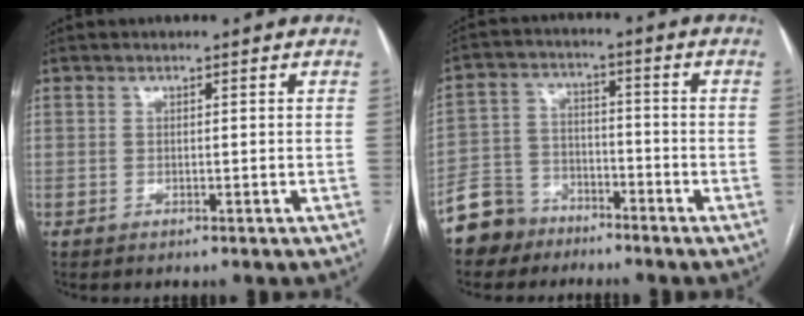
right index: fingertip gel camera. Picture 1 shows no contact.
{"total": 7.5, "force": [-5.8, 4.8, 0.7], "torque": [-0.016, 0.005, -0.115]}